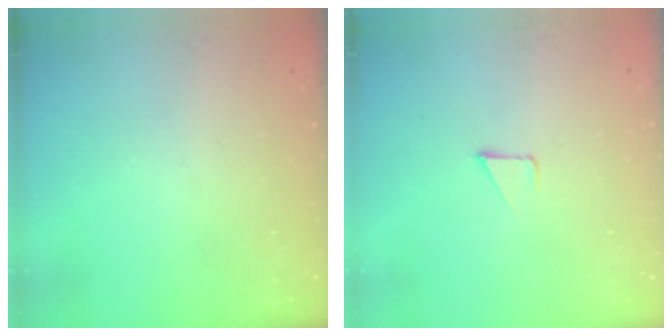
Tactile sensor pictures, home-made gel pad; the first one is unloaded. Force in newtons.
{"total": 1.8, "press": 1.7, "slide": 0.1}